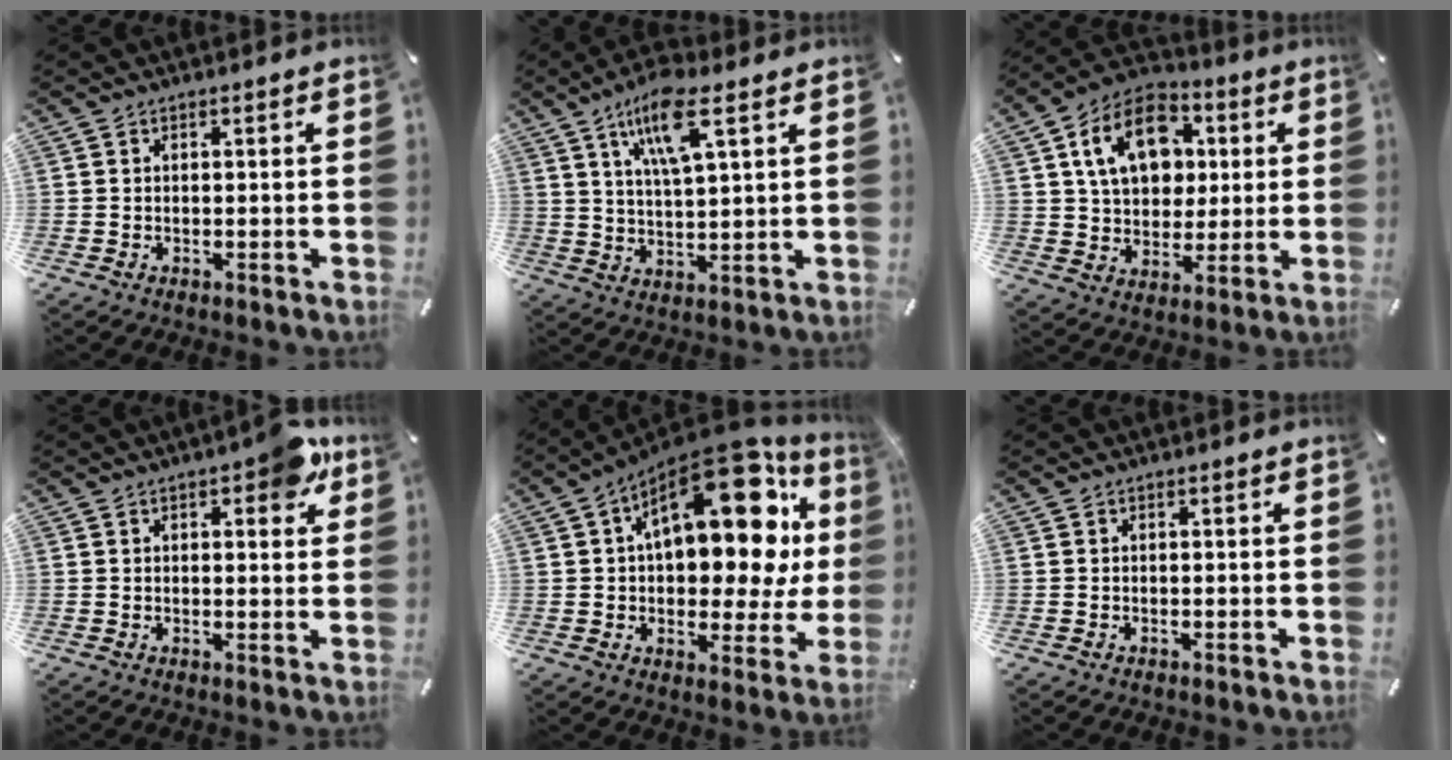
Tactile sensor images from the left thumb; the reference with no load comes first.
{"total": 11.3, "force": [6.4, 3.1, 8.7], "torque": [-0.165, -0.007, 0.111]}
{"total": 15.5, "force": [4.4, 11.8, 9.1], "torque": [-0.154, 0.007, 0.083]}
{"total": 6.5, "force": [2.8, 3.1, 4.9], "torque": [-0.055, -0.006, 0.039]}
{"total": 24.5, "force": [9.9, 11.9, 18.9], "torque": [-0.279, -0.072, 0.157]}
{"total": 0.0}